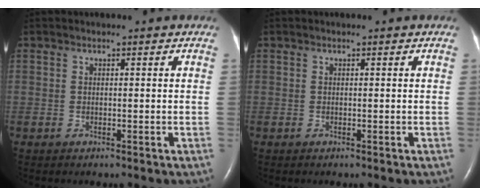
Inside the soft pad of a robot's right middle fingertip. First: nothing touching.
{"total": 0.0}